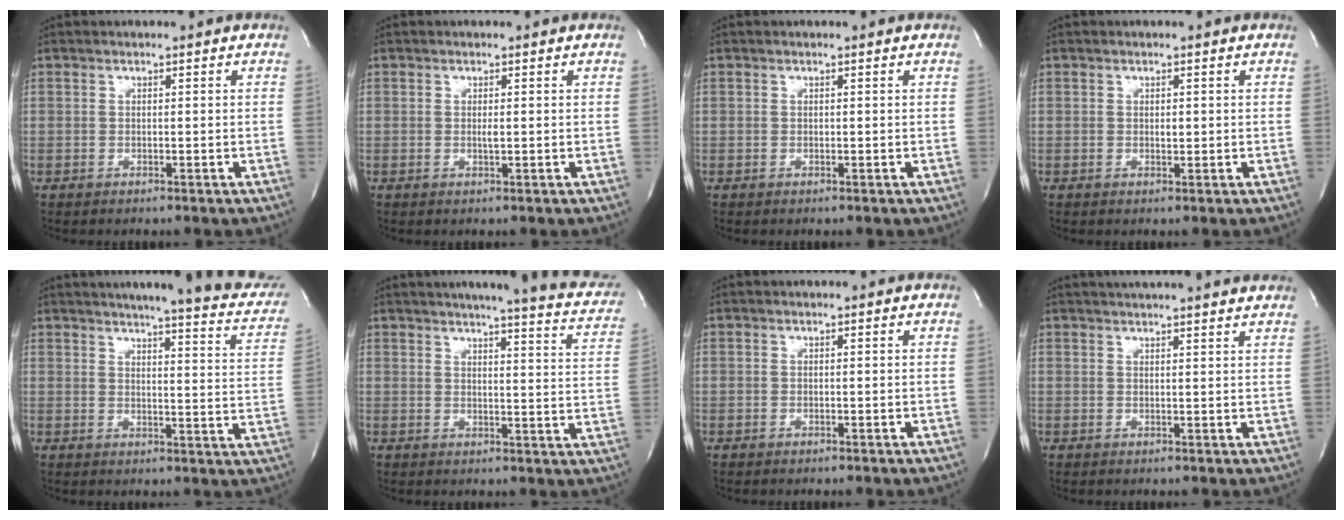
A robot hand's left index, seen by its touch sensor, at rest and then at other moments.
{"total": 0.7, "force": [0.0, 0.0, 0.7], "torque": [-0.019, -0.004, 0.000]}
{"total": 0.0}
{"total": 0.7, "force": [0.1, 0.4, 0.6], "torque": [-0.009, -0.002, 0.002]}
{"total": 18.7, "force": [15.8, 2.0, 9.7], "torque": [-0.119, -0.030, 0.173]}
{"total": 17.2, "force": [14.5, 1.7, 9.1], "torque": [-0.114, -0.026, 0.154]}
{"total": 0.0}
{"total": 12.9, "force": [11.8, 0.4, 5.1], "torque": [-0.079, 0.023, 0.143]}